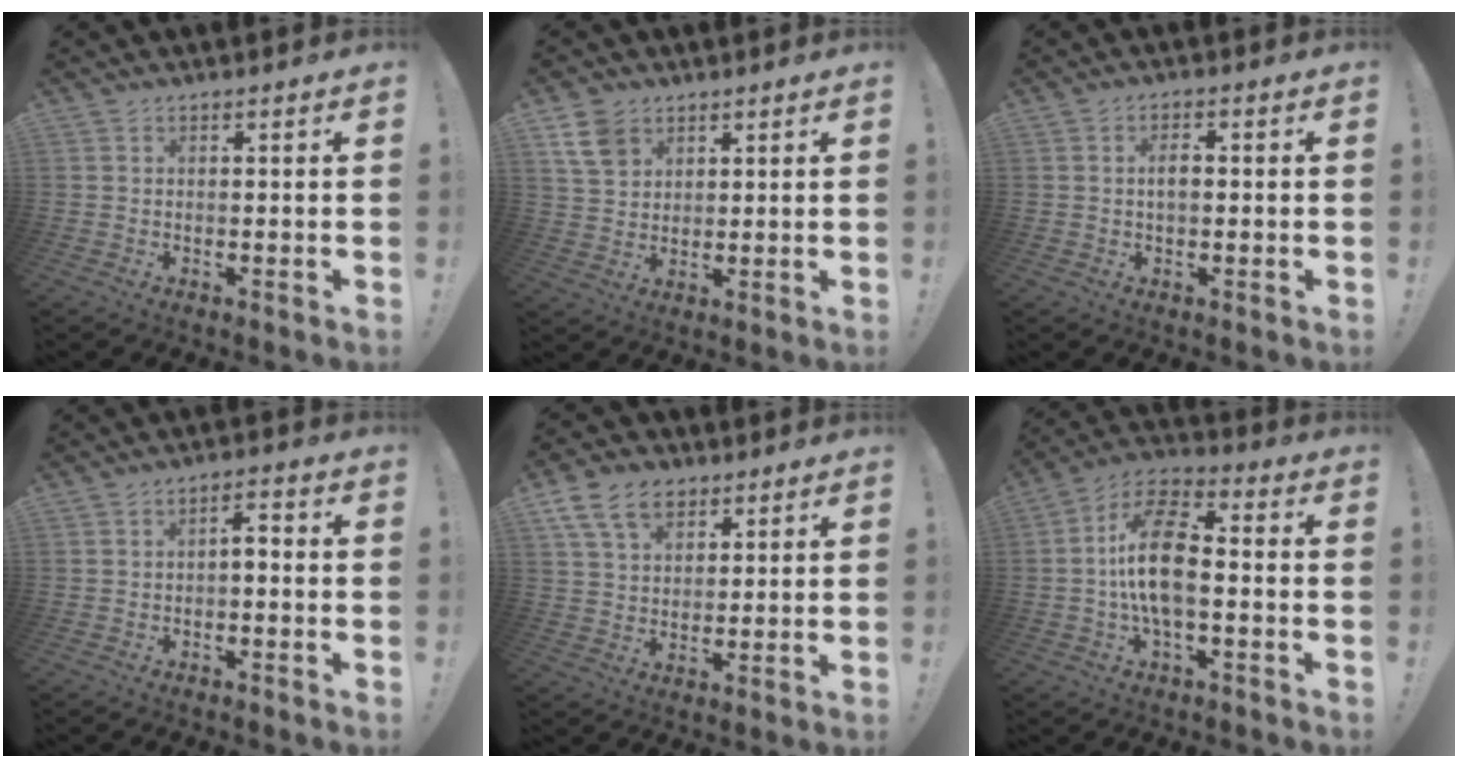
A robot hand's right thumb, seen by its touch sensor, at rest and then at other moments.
{"total": 8.3, "force": [4.6, 5.9, 3.6], "torque": [-0.054, -0.014, 0.093]}
{"total": 3.4, "force": [0.0, 1.7, 2.9], "torque": [-0.042, 0.005, -0.005]}
{"total": 3.5, "force": [-1.6, 1.4, 2.8], "torque": [-0.043, 0.007, -0.031]}
{"total": 11.9, "force": [6.3, 8.1, 6.0], "torque": [-0.095, -0.019, 0.122]}
{"total": 15.7, "force": [-1.3, 7.9, 13.6], "torque": [-0.249, 0.016, -0.024]}